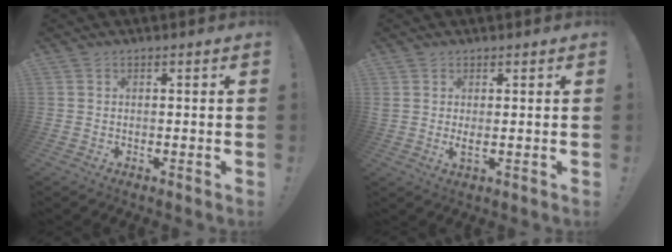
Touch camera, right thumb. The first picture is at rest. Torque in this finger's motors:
{"motor_torque": [-0.01, 0.04, 0.22, -0.07, 0.01]}